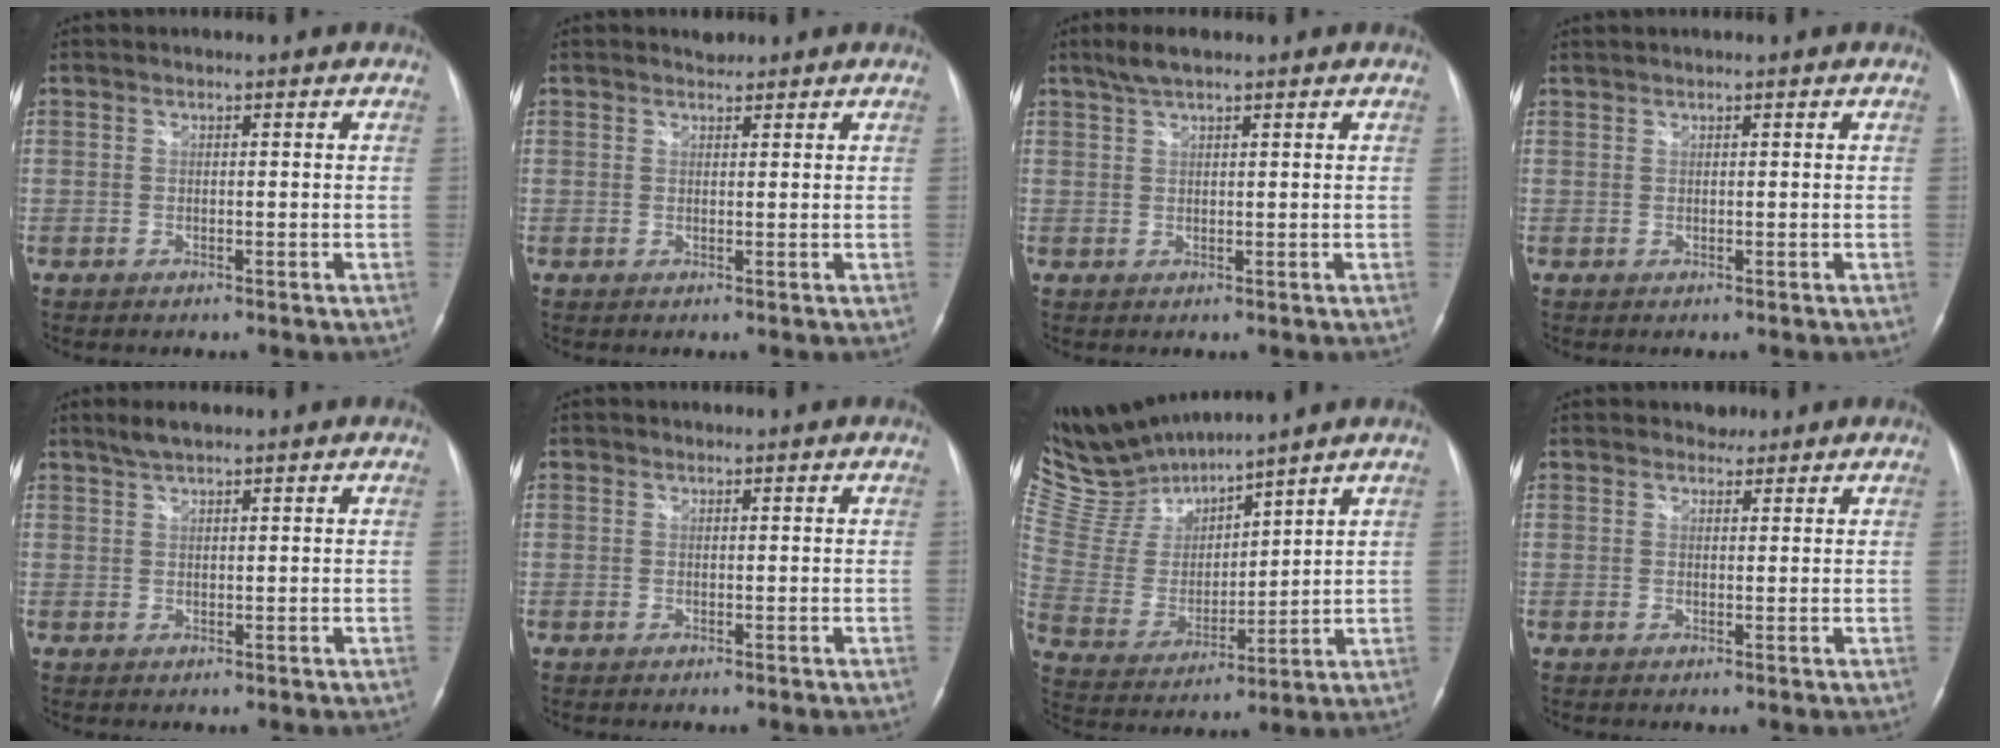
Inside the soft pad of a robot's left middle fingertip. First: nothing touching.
{"total": 1.2, "force": [1.1, 0.5, 0.0], "torque": [-0.002, 0.003, 0.014]}
{"total": 3.2, "force": [2.4, 0.4, 2.0], "torque": [-0.047, 0.008, 0.050]}
{"total": 0.6, "force": [0.6, 0.0, 0.1], "torque": [-0.006, 0.009, 0.017]}
{"total": 2.6, "force": [2.1, 0.3, 1.4], "torque": [-0.033, 0.005, 0.041]}
{"total": 0.0}
{"total": 11.8, "force": [11.6, 0.8, 2.1], "torque": [-0.071, 0.004, 0.252]}
{"total": 1.7, "force": [1.4, 1.1, -0.1], "torque": [0.002, 0.002, 0.016]}